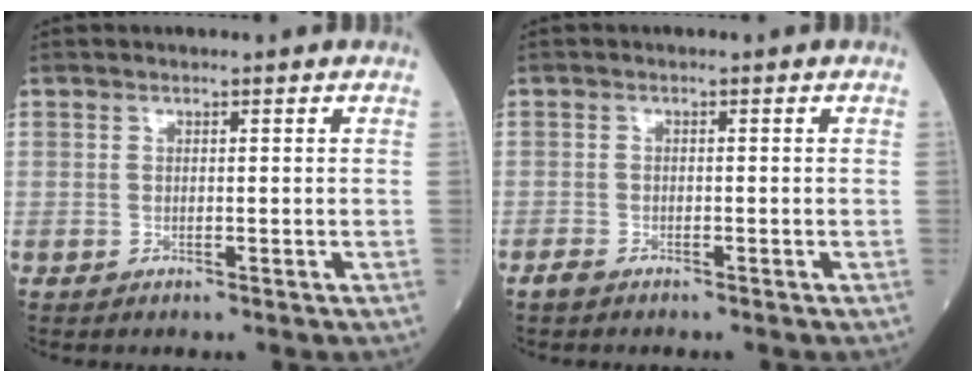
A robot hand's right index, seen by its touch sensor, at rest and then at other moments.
{"total": 1.3, "force": [-1.2, 0.4, 0.6], "torque": [-0.019, -0.002, -0.022]}